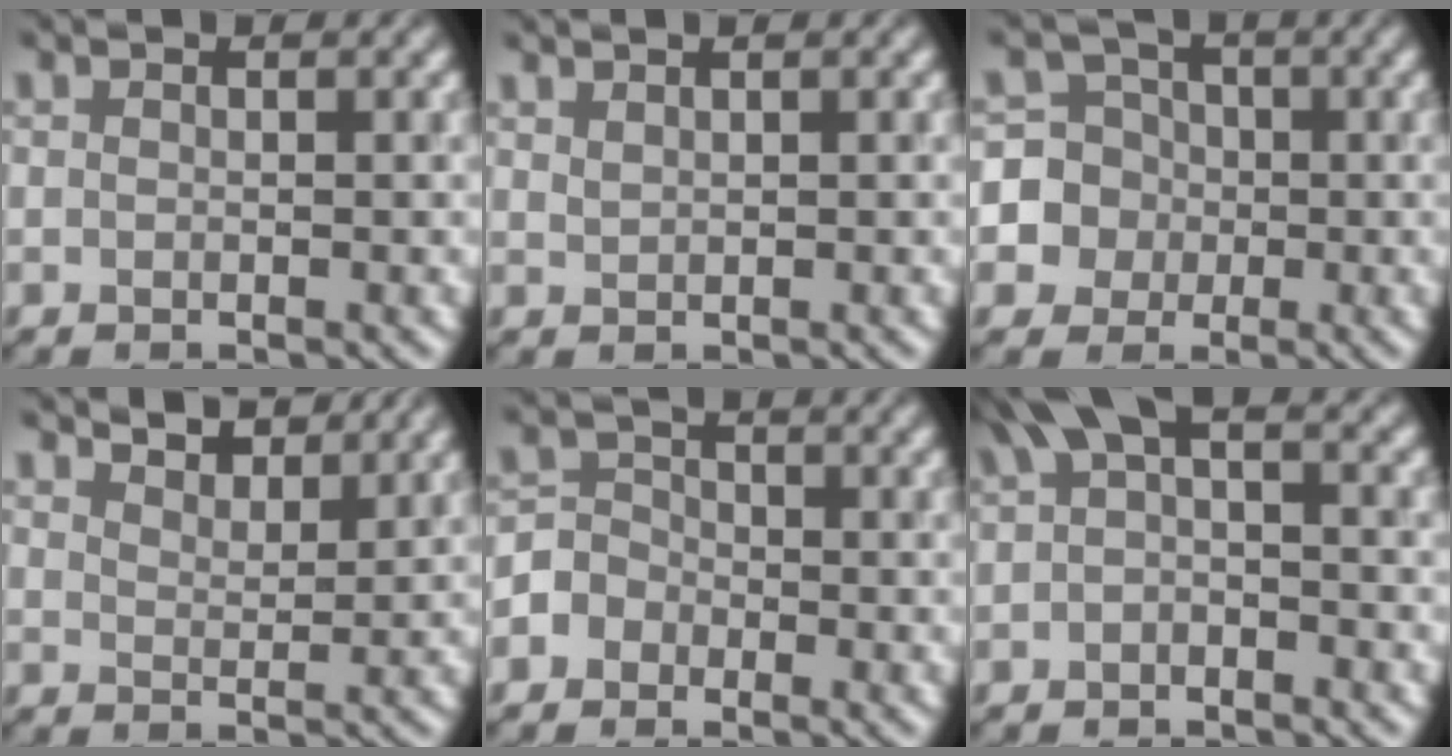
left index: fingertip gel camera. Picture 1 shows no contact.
{"total": 0.8, "force": [0.8, -0.1, -0.3], "torque": [0.009, 0.008, 0.020]}
{"total": 6.5, "force": [-0.8, 6.5, 0.4], "torque": [-0.004, 0.026, -0.036]}
{"total": 3.9, "force": [3.8, 0.6, 0.7], "torque": [-0.012, -0.001, 0.054]}
{"total": 2.0, "force": [-1.0, 1.7, 0.1], "torque": [0.014, 0.016, -0.025]}
{"total": 3.0, "force": [0.5, 1.1, 2.7], "torque": [-0.040, 0.015, 0.001]}